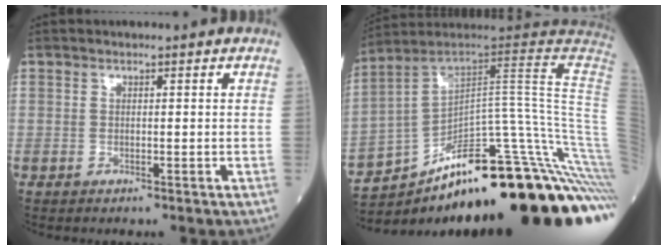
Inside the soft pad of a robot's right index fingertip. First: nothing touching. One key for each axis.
{"total": 29.5, "fx": -18.4, "fy": 1.7, "fz": 23.0, "tx": -0.172, "ty": 0.045, "tz": -0.260}